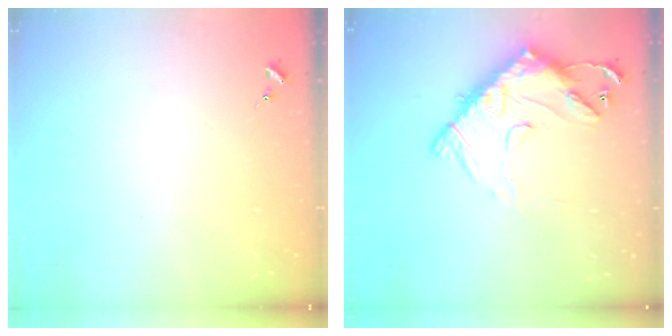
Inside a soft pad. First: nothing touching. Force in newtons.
{"total": 15.5, "press": 15.4, "slide": 1.5}